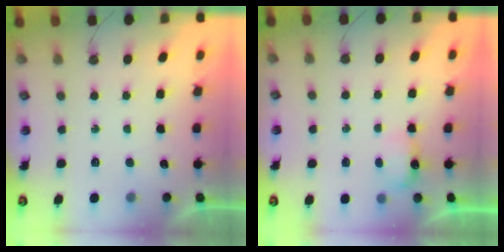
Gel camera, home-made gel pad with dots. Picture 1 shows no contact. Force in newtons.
{"total": 4.5, "press": 4.4, "slide": 0.8}